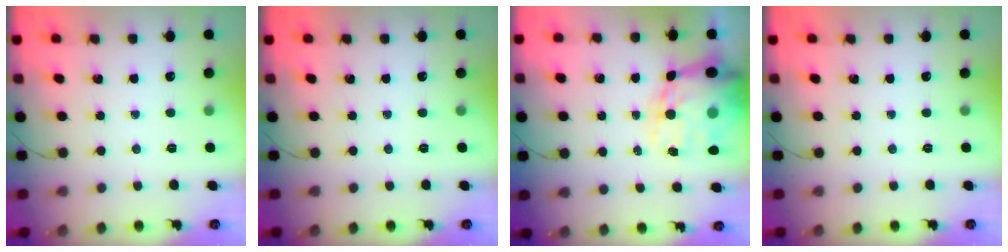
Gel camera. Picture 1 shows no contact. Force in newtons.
{"total": 0.0}
{"total": 17.6, "press": 17.0, "slide": 4.7}
{"total": 0.0}